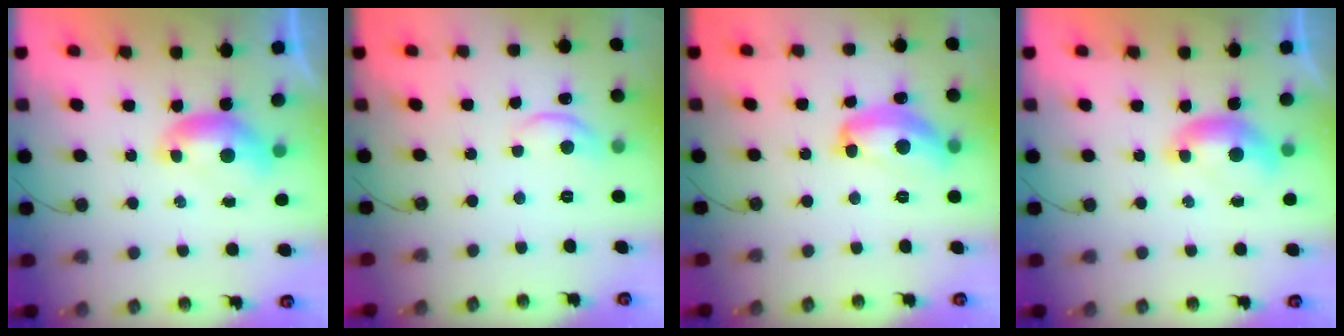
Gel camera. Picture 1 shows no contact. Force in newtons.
{"total": 4.8, "press": 4.8, "slide": 0.6}
{"total": 10.5, "press": 10.5, "slide": 1.0}
{"total": 0.6, "press": 0.3, "slide": 0.5}